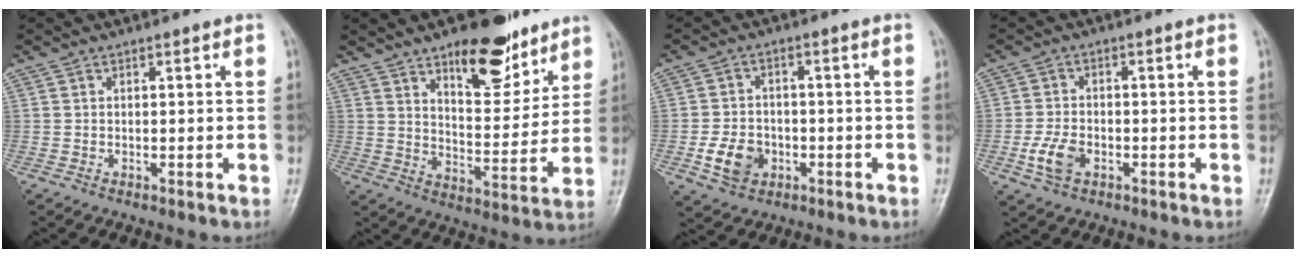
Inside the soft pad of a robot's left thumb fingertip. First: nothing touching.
{"total": 14.3, "force": [9.3, 6.6, 8.6], "torque": [-0.072, -0.057, 0.140]}
{"total": 6.9, "force": [-2.3, 5.5, 3.6], "torque": [-0.052, 0.010, -0.038]}
{"total": 5.2, "force": [-1.9, 3.4, 3.5], "torque": [-0.070, 0.005, -0.037]}